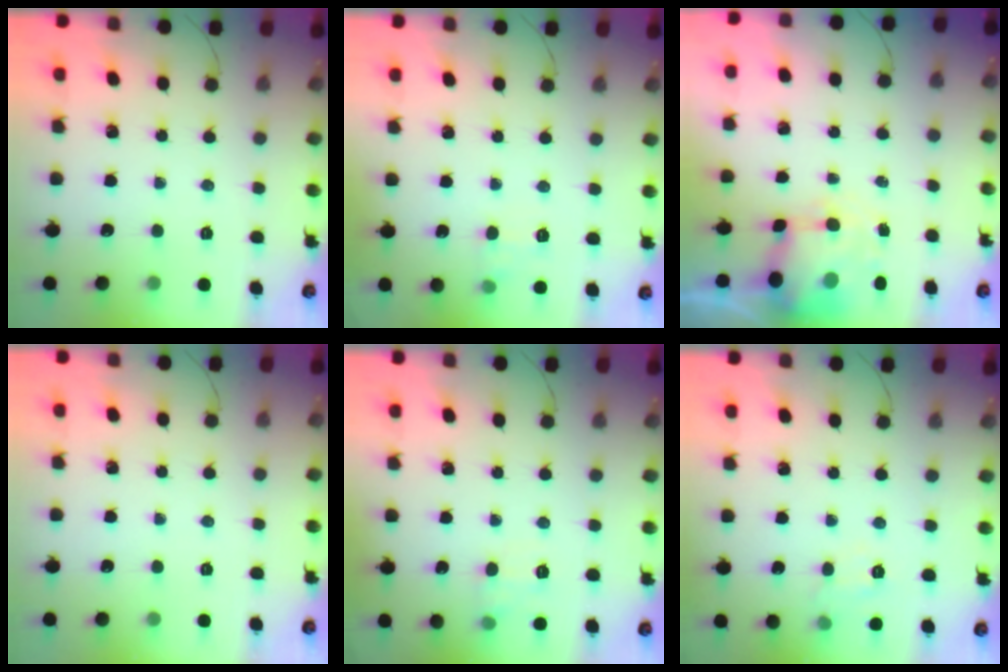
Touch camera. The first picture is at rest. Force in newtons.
{"total": 6.6, "press": 6.4, "slide": 1.7}
{"total": 7.0, "press": 6.9, "slide": 1.3}
{"total": 0.0}
{"total": 7.7, "press": 7.6, "slide": 1.5}
{"total": 7.2, "press": 7.2, "slide": 1.0}